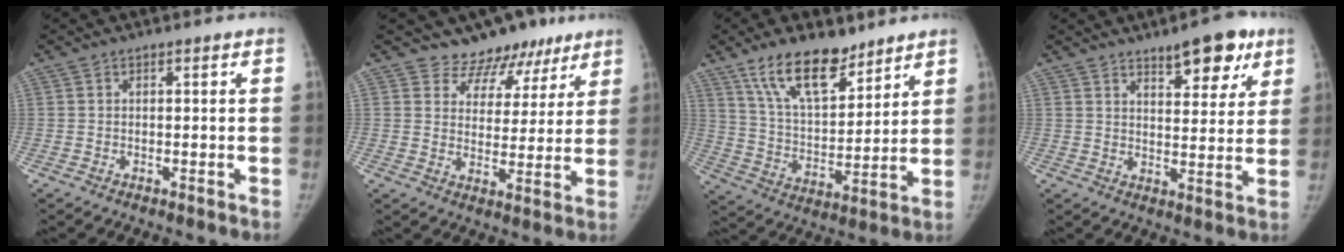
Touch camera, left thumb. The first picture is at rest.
{"total": 9.7, "force": [7.7, 5.8, 0.5], "torque": [0.038, -0.052, 0.099]}
{"total": 14.9, "force": [10.5, 6.5, 8.4], "torque": [-0.109, -0.063, 0.193]}
{"total": 10.2, "force": [6.5, 3.9, 6.8], "torque": [-0.063, -0.033, 0.093]}